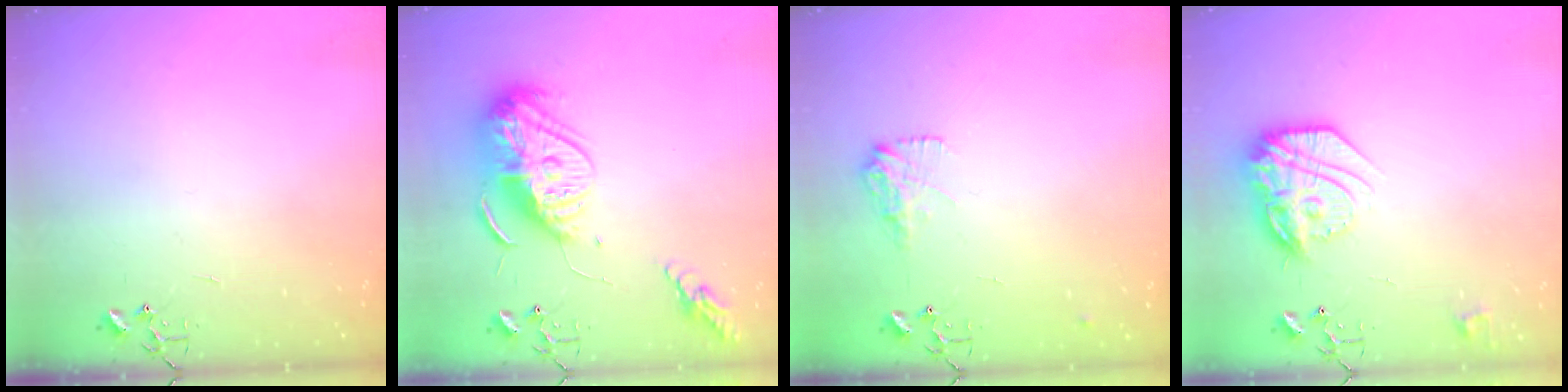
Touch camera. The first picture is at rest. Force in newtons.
{"total": 16.9, "press": 16.8, "slide": 1.4}
{"total": 10.2, "press": 10.2, "slide": 0.3}
{"total": 19.5, "press": 19.5, "slide": 1.5}